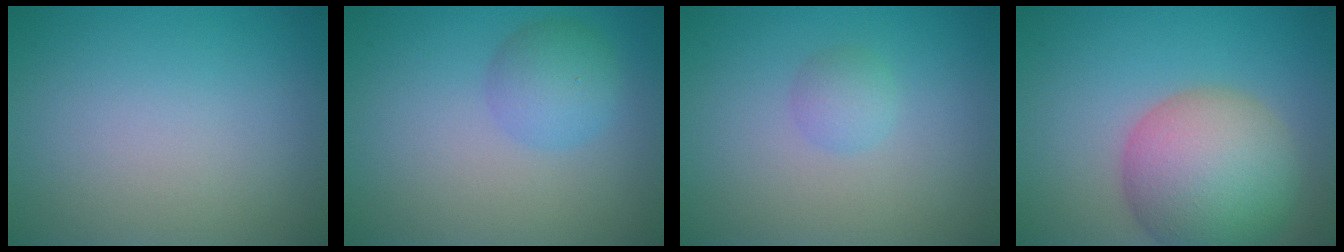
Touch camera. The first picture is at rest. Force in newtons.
{"total": 3.0, "press": 2.9, "slide": 0.2}
{"total": 1.5, "press": 1.5, "slide": 0.0}
{"total": 9.4, "press": 9.4, "slide": 0.6}